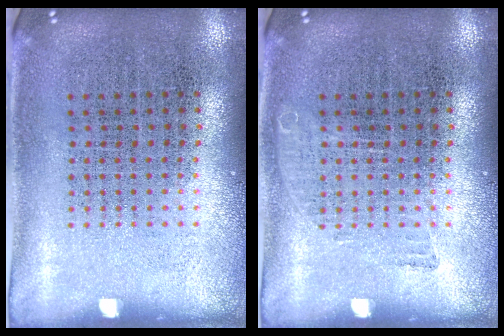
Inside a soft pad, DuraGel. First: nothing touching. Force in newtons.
{"total": 0.7, "press": 0.7, "slide": 0.2}